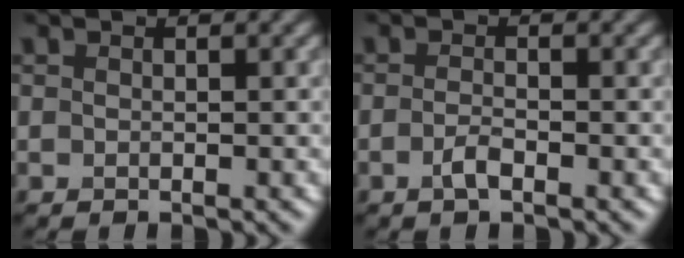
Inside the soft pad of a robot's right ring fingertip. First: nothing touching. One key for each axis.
{"total": 1.5, "fx": -0.8, "fy": 0.5, "fz": 1.2, "tx": -0.026, "ty": 0.000, "tz": -0.017}